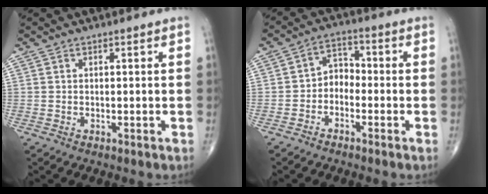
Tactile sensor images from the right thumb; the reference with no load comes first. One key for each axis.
{"total": 4.6, "fx": -1.8, "fy": 3.4, "fz": 2.5, "tx": -0.022, "ty": 0.031, "tz": -0.046}